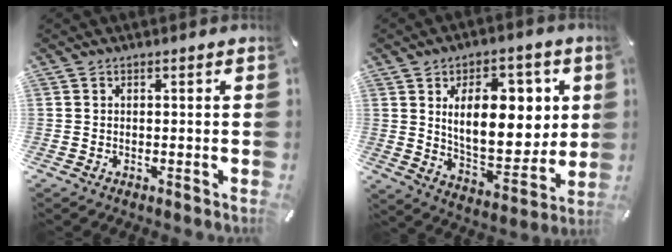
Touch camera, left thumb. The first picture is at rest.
{"total": 17.3, "force": [5.5, 9.9, 13.0], "torque": [-0.188, -0.017, 0.094]}